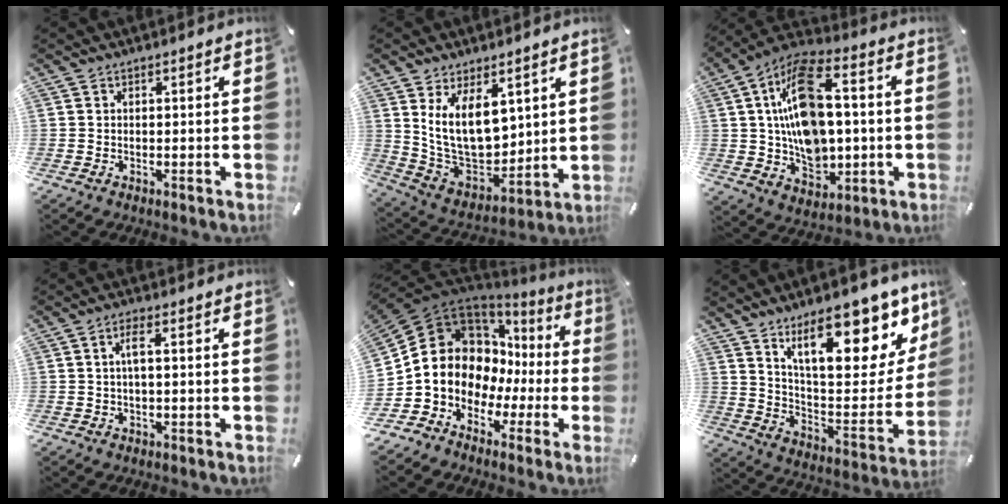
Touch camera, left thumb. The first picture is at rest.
{"total": 14.3, "force": [5.9, 9.2, 9.2], "torque": [-0.183, -0.051, 0.112]}
{"total": 17.7, "force": [2.0, 12.0, 12.9], "torque": [-0.246, 0.003, 0.035]}
{"total": 3.5, "force": [0.4, 1.0, 3.4], "torque": [-0.066, 0.007, 0.005]}
{"total": 11.8, "force": [0.6, 11.0, 4.2], "torque": [-0.096, -0.037, 0.018]}
{"total": 23.6, "force": [15.0, 9.6, 15.5], "torque": [-0.215, -0.098, 0.249]}